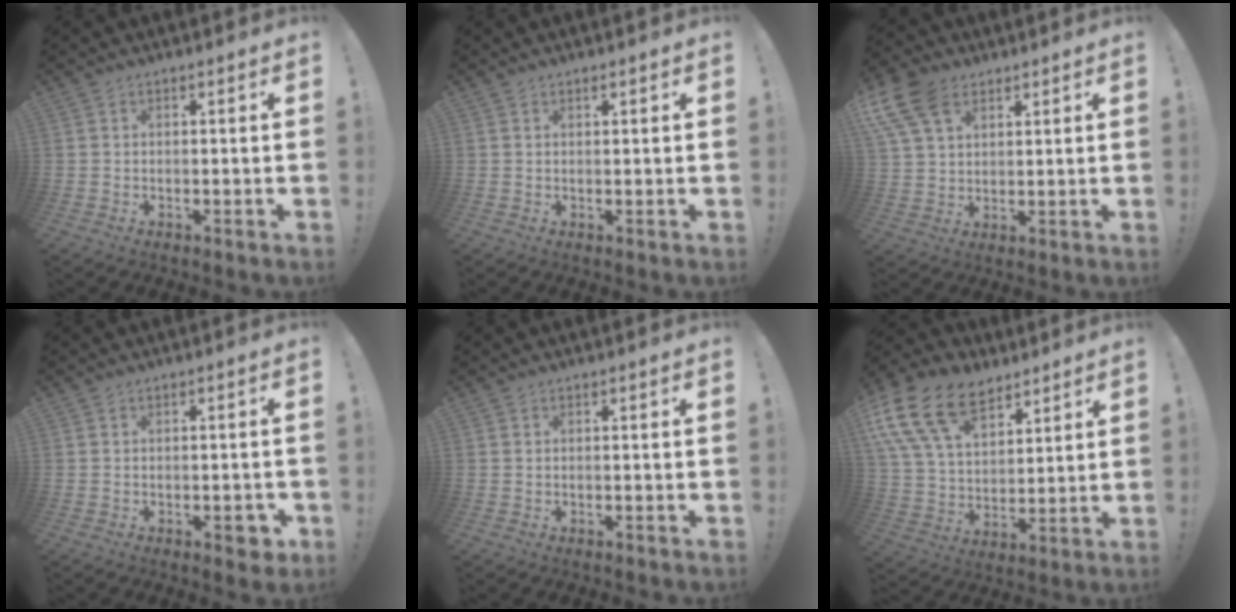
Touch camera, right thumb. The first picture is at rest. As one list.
[{"total": 0.7, "force": [0.6, 0.2, 0.4], "torque": [-0.007, 0.000, 0.012]}, {"total": 12.4, "force": [6.4, 7.8, 7.1], "torque": [-0.140, -0.024, 0.126]}, {"total": 4.4, "force": [-2.1, 1.8, 3.5], "torque": [-0.037, 0.006, -0.033]}, {"total": 0.0}, {"total": 19.1, "force": [10.9, 11.7, 10.5], "torque": [-0.197, -0.057, 0.205]}]